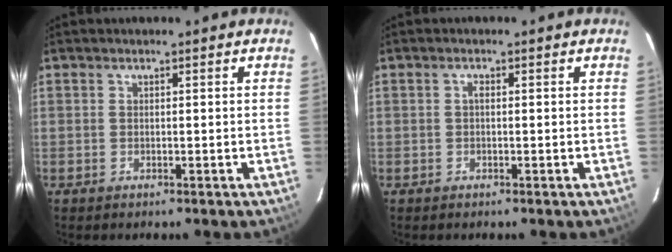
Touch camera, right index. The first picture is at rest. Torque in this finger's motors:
{"motor_torque": [0.24, 0.02, 0.05, 0.03]}